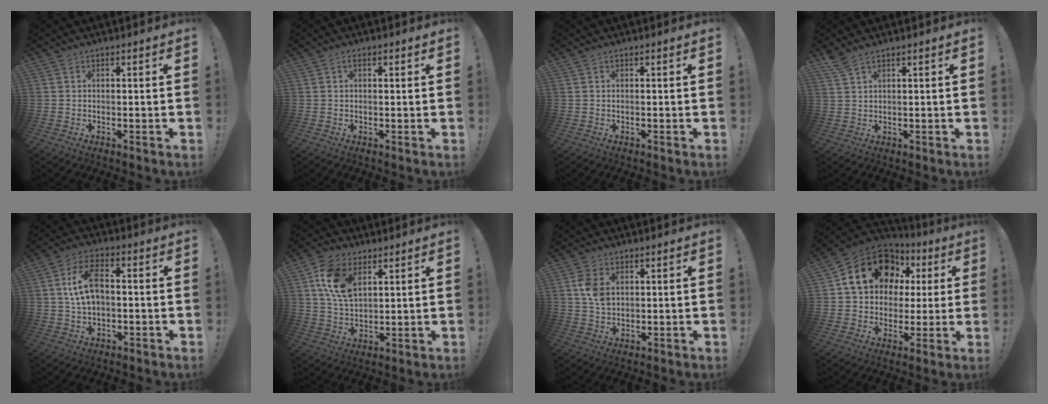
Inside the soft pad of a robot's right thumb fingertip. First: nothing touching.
{"total": 1.4, "force": [0.4, 0.7, 1.2], "torque": [-0.019, 0.002, 0.005]}
{"total": 0.0}
{"total": 3.3, "force": [2.5, 0.8, 2.0], "torque": [-0.046, -0.010, 0.048]}
{"total": 10.2, "force": [1.0, 6.1, 8.1], "torque": [-0.140, 0.009, 0.019]}
{"total": 13.0, "force": [5.6, 7.9, 8.7], "torque": [-0.169, -0.004, 0.105]}
{"total": 6.7, "force": [1.9, 4.4, 4.6], "torque": [-0.083, -0.005, 0.032]}
{"total": 18.2, "force": [7.4, 13.9, 9.1], "torque": [-0.136, -0.025, 0.148]}